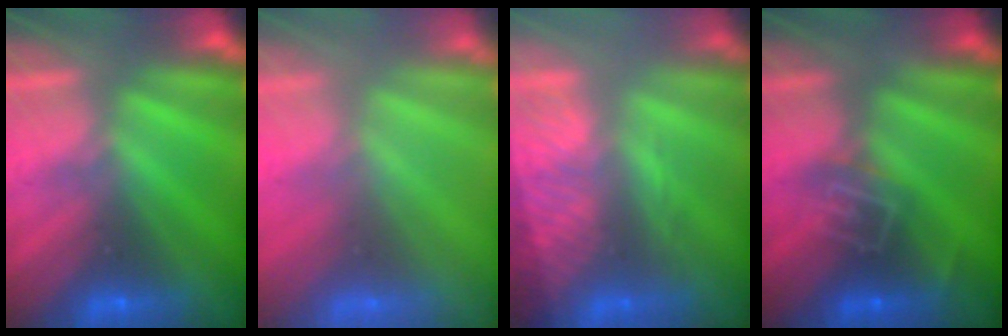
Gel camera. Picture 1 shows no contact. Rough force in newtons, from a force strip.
{"total": 7.3}
{"total": 2.9}
{"total": 2.7}